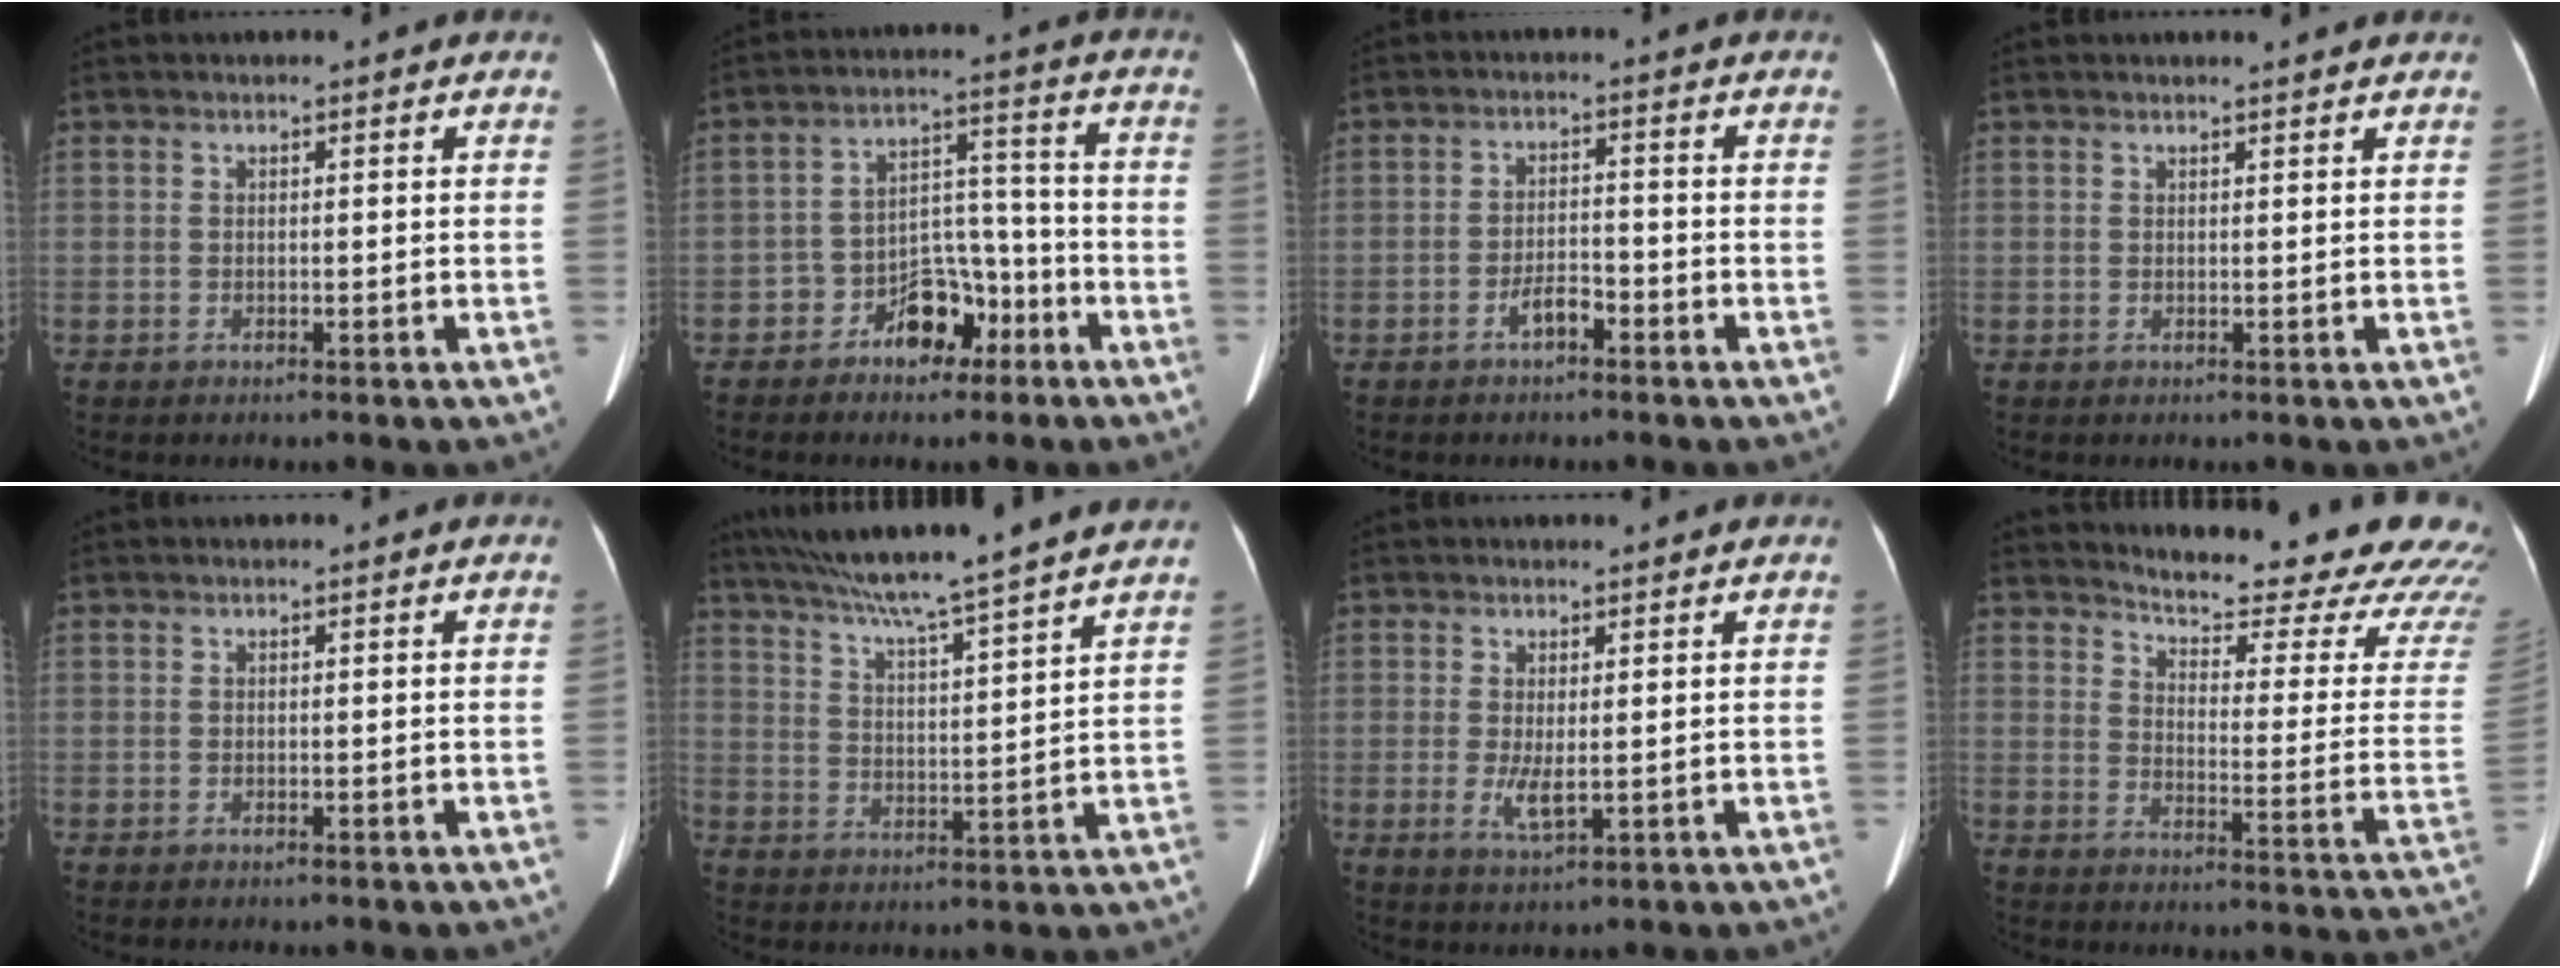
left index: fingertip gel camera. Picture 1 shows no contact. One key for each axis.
{"total": 7.7, "fx": -4.7, "fy": 4.6, "fz": 4.1, "tx": -0.070, "ty": 0.032, "tz": -0.072}
{"total": 3.0, "fx": -2.0, "fy": 1.0, "fz": 1.9, "tx": -0.036, "ty": 0.004, "tz": -0.037}
{"total": 2.3, "fx": 2.2, "fy": 0.0, "fz": 0.7, "tx": -0.011, "ty": 0.004, "tz": 0.025}
{"total": 0.0}
{"total": 18.0, "fx": 15.7, "fy": -1.8, "fz": 8.7, "tx": -0.151, "ty": -0.003, "tz": 0.227}
{"total": 3.5, "fx": 0.4, "fy": 0.9, "fz": 3.3, "tx": -0.064, "ty": -0.007, "tz": 0.013}
{"total": 22.9, "fx": 21.2, "fy": 2.6, "fz": 8.1, "tx": -0.106, "ty": -0.099, "tz": 0.244}